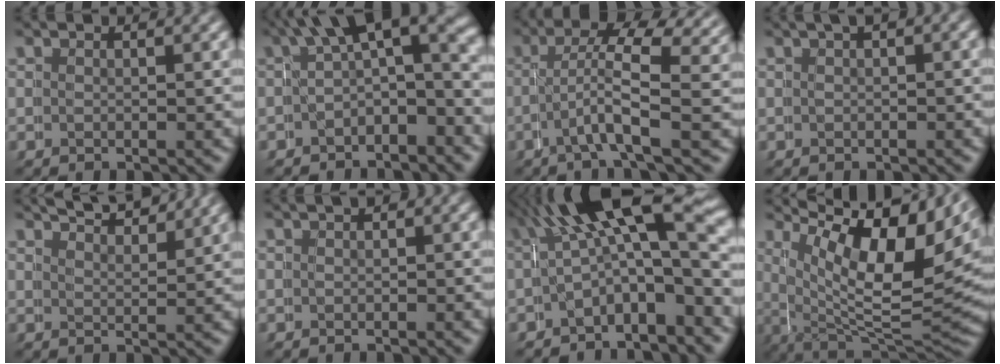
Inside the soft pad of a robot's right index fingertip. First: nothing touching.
{"total": 5.7, "force": [0.2, 3.3, 4.6], "torque": [-0.057, -0.008, -0.002]}
{"total": 5.0, "force": [1.3, 2.2, 4.3], "torque": [-0.081, 0.003, 0.002]}
{"total": 1.9, "force": [0.7, 1.0, 1.5], "torque": [-0.006, 0.016, 0.003]}
{"total": 5.0, "force": [4.7, 0.7, 1.6], "torque": [-0.026, 0.003, 0.074]}
{"total": 0.9, "force": [-0.2, 0.8, 0.4], "torque": [-0.002, 0.005, -0.008]}
{"total": 9.3, "force": [1.0, 5.5, 7.3], "torque": [-0.120, -0.004, 0.012]}
{"total": 17.7, "force": [6.8, 9.2, 13.5], "torque": [-0.194, 0.013, 0.093]}